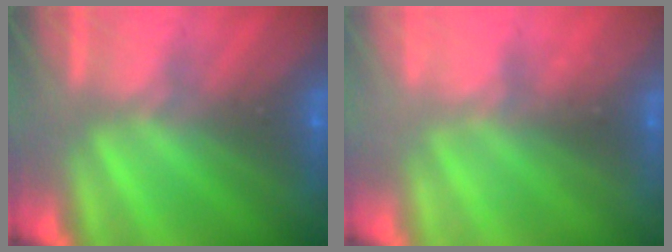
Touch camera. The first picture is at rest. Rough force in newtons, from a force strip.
{"total": 1.9}